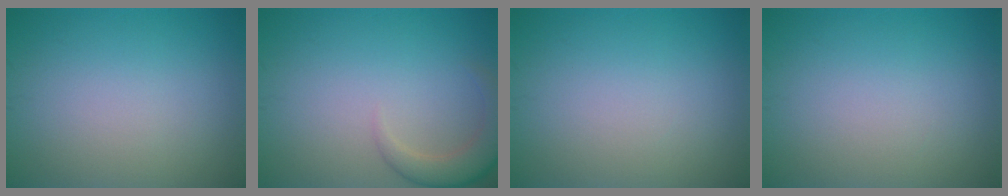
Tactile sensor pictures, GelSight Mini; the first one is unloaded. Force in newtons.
{"total": 3.3, "press": 3.3, "slide": 0.3}
{"total": 0.0}
{"total": 0.0}